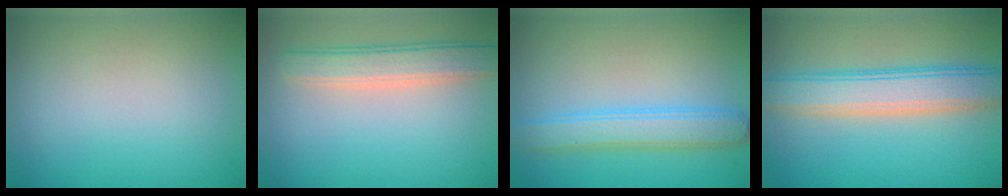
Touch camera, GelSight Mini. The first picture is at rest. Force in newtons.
{"total": 3.7, "press": 3.7, "slide": 0.6}
{"total": 3.7, "press": 3.7, "slide": 0.1}
{"total": 6.9, "press": 6.9, "slide": 0.3}